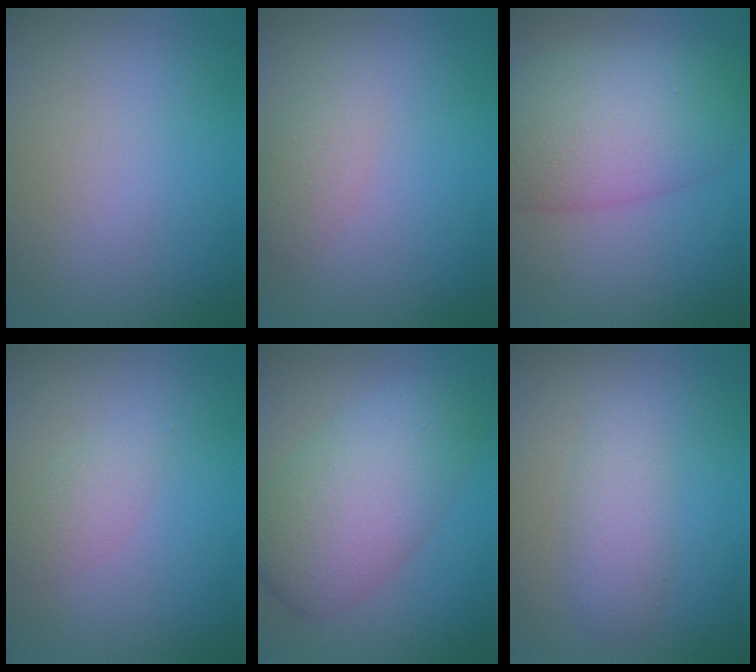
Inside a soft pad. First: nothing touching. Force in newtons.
{"total": 1.7, "press": 1.7, "slide": 0.1}
{"total": 8.5, "press": 8.5, "slide": 0.2}
{"total": 1.6, "press": 1.6, "slide": 0.0}
{"total": 7.1, "press": 7.1, "slide": 0.2}
{"total": 2.4, "press": 2.4, "slide": 0.1}